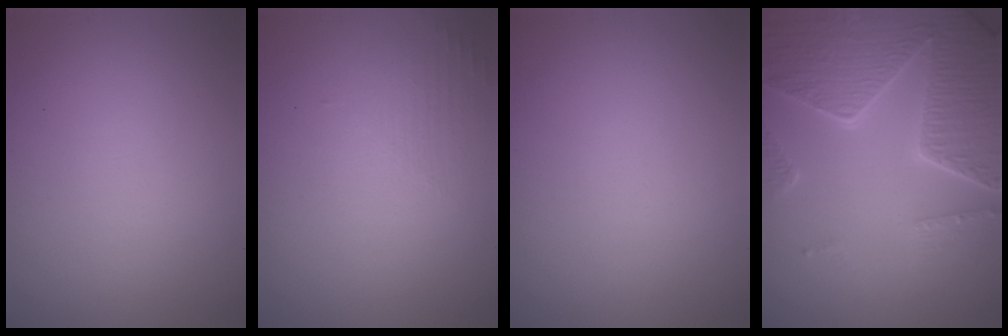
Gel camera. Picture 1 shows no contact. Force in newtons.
{"total": 1.3, "press": 0.1, "slide": 1.3}
{"total": 0.0}
{"total": 8.1, "press": 6.1, "slide": 5.3}